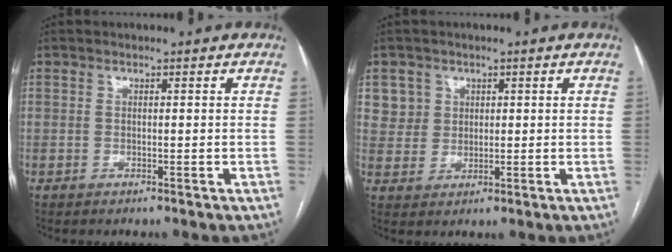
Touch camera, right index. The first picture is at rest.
{"total": 4.6, "force": [1.9, 4.3, -0.1], "torque": [0.015, 0.006, 0.038]}